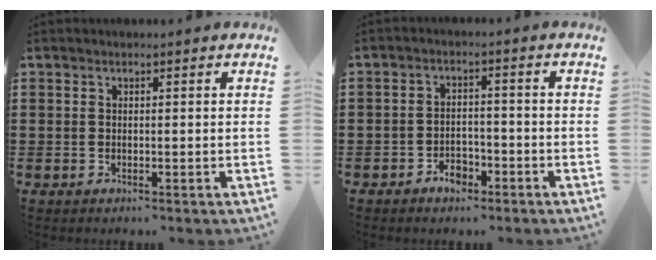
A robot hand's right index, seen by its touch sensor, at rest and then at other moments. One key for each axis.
{"total": 3.2, "fx": -2.4, "fy": 1.8, "fz": 1.2, "tx": -0.024, "ty": 0.006, "tz": -0.048}